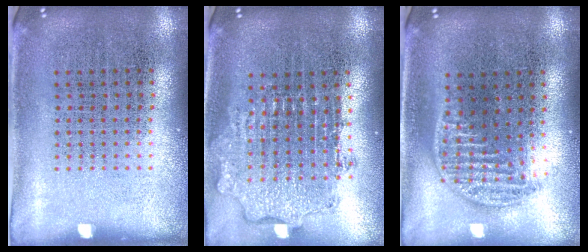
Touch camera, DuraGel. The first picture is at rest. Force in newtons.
{"total": 1.9, "press": 1.5, "slide": 1.2}
{"total": 1.3, "press": 1.1, "slide": 0.5}